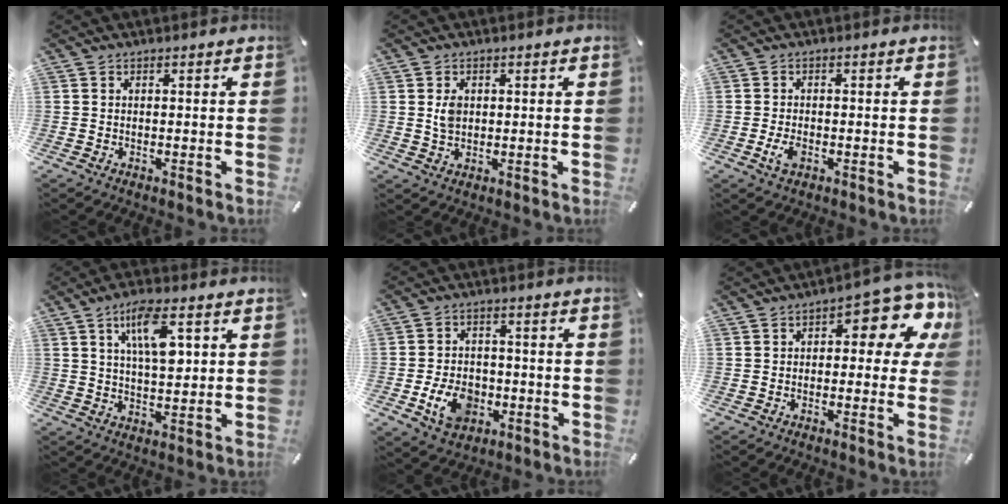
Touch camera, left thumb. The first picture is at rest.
{"total": 3.0, "force": [0.6, 2.3, 1.8], "torque": [-0.031, 0.002, 0.010]}
{"total": 3.0, "force": [-1.1, 1.7, 2.3], "torque": [-0.060, -0.003, -0.024]}
{"total": 10.3, "force": [4.0, 4.1, 8.6], "torque": [-0.142, -0.005, 0.064]}
{"total": 9.4, "force": [-3.0, 7.1, 5.5], "torque": [-0.104, 0.011, -0.053]}
{"total": 11.2, "force": [4.6, 4.7, 9.1], "torque": [-0.111, -0.039, 0.073]}